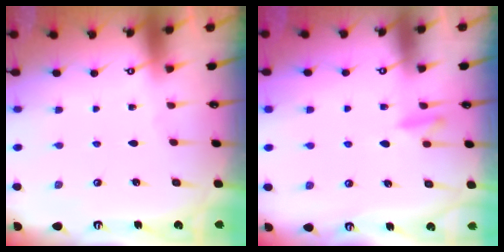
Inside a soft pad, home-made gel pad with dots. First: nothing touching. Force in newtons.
{"total": 8.5, "press": 8.4, "slide": 1.5}